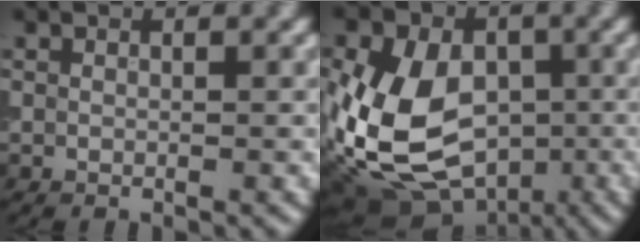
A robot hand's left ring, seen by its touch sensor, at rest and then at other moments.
{"total": 15.1, "force": [-2.4, 11.3, 9.7], "torque": [-0.185, -0.009, -0.045]}